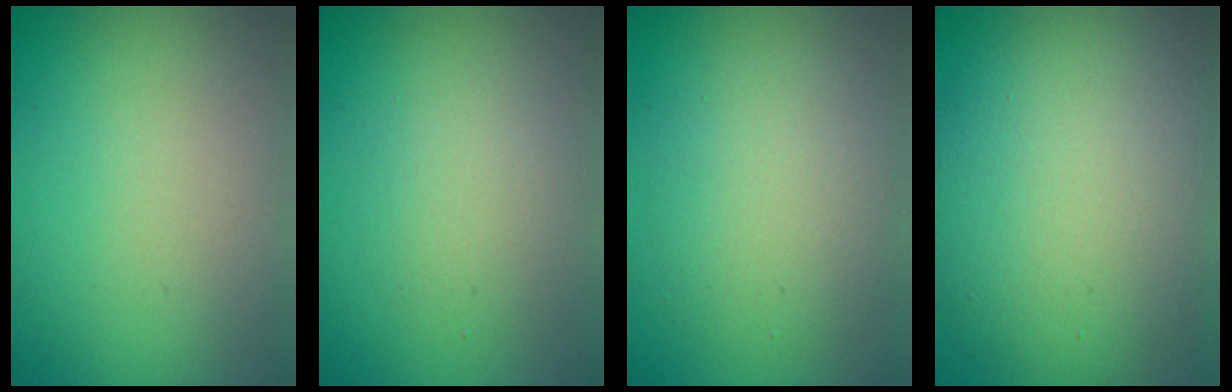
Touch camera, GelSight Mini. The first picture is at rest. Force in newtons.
{"total": 2.2, "press": 2.2, "slide": 0.2}
{"total": 4.4, "press": 4.4, "slide": 0.3}
{"total": 11.5, "press": 11.4, "slide": 0.8}